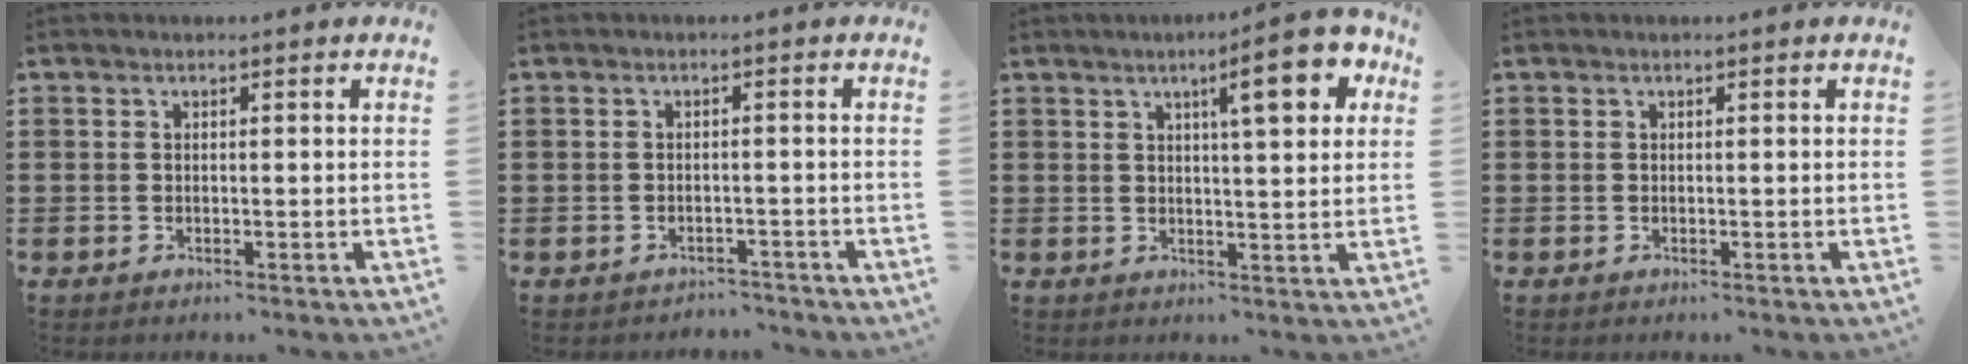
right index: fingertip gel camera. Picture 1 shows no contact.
{"total": 1.8, "force": [-1.7, 0.5, -0.2], "torque": [-0.004, 0.003, -0.040]}
{"total": 9.5, "force": [4.4, 1.8, 8.2], "torque": [-0.127, -0.005, 0.063]}
{"total": 0.0}